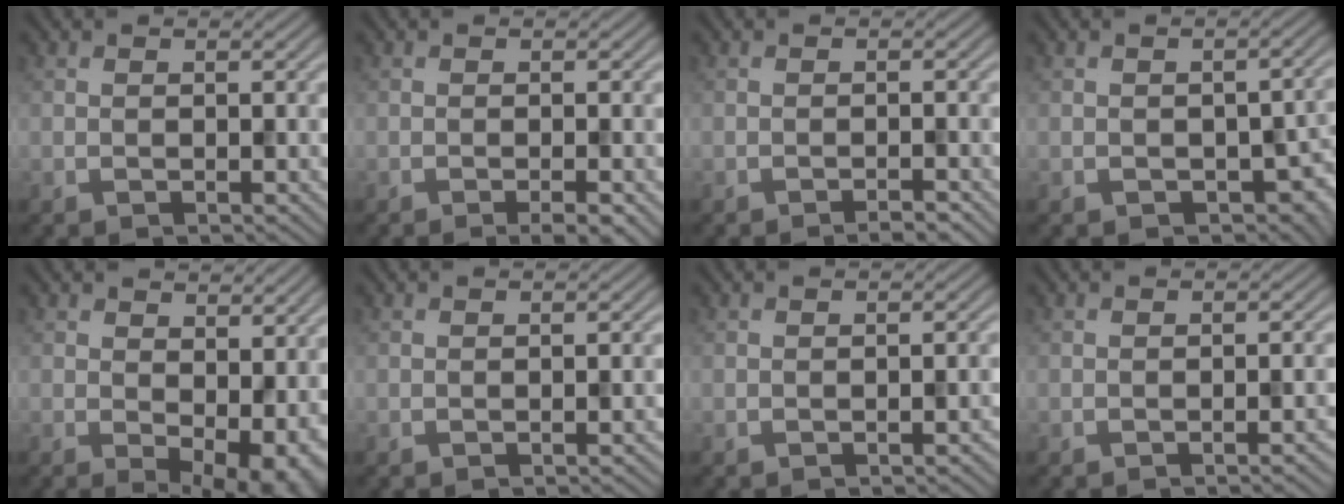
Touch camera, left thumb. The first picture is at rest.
{"total": 2.2, "force": [-1.2, 0.3, 1.8], "torque": [-0.026, 0.004, -0.022]}
{"total": 1.4, "force": [-1.1, 0.1, 0.8], "torque": [-0.008, 0.005, -0.021]}
{"total": 5.7, "force": [-2.3, 3.5, 3.9], "torque": [-0.049, -0.020, -0.023]}
{"total": 7.5, "force": [0.5, 4.1, 6.2], "torque": [-0.082, -0.018, 0.021]}
{"total": 0.6, "force": [-0.4, 0.0, 0.5], "torque": [-0.006, 0.003, -0.006]}
{"total": 1.0, "force": [-0.6, 0.2, 0.7], "torque": [-0.008, 0.003, -0.009]}
{"total": 1.6, "force": [-0.8, 0.3, 1.4], "torque": [-0.011, 0.006, -0.018]}